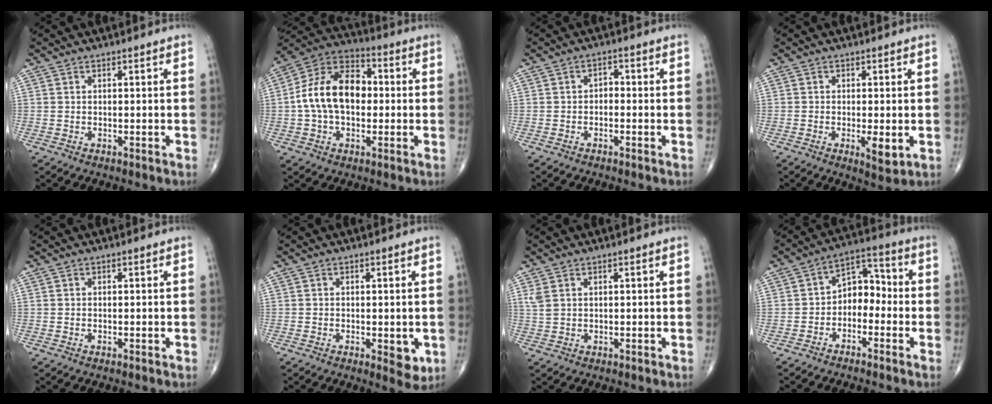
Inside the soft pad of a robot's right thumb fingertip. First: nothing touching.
{"total": 15.3, "force": [0.1, 9.9, 11.6], "torque": [-0.192, 0.035, -0.010]}
{"total": 1.7, "force": [-0.6, 1.2, 1.1], "torque": [-0.006, 0.013, -0.017]}
{"total": 3.8, "force": [-0.9, 1.2, 3.5], "torque": [-0.054, -0.011, -0.016]}
{"total": 0.0}
{"total": 4.2, "force": [-1.0, 2.0, 3.6], "torque": [-0.029, -0.007, -0.012]}
{"total": 1.9, "force": [1.0, 1.0, 1.3], "torque": [-0.032, 0.006, 0.030]}
{"total": 7.2, "force": [-2.1, 5.1, 4.7], "torque": [-0.044, 0.045, -0.052]}